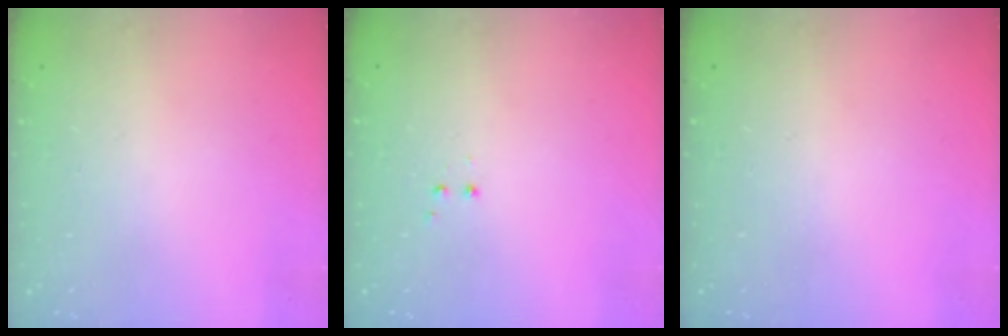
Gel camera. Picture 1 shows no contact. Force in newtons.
{"total": 1.2, "press": 1.1, "slide": 0.5}
{"total": 0.0}